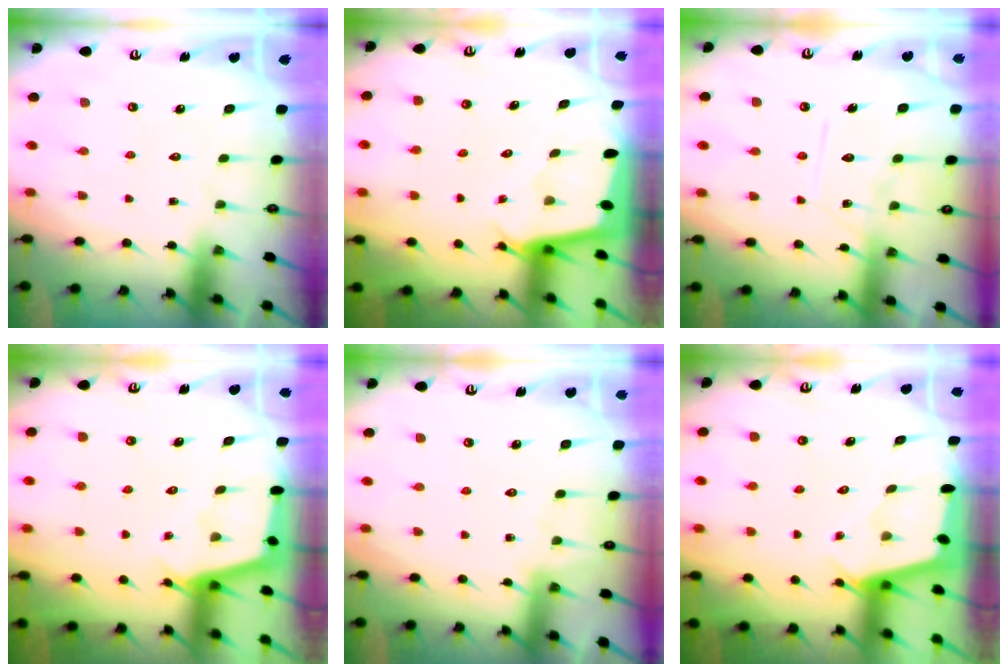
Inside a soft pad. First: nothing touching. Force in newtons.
{"total": 2.5, "press": 2.5, "slide": 0.1}
{"total": 9.6, "press": 9.5, "slide": 1.0}
{"total": 2.8, "press": 2.7, "slide": 0.3}
{"total": 2.5, "press": 2.5, "slide": 0.4}
{"total": 2.4, "press": 2.4, "slide": 0.3}